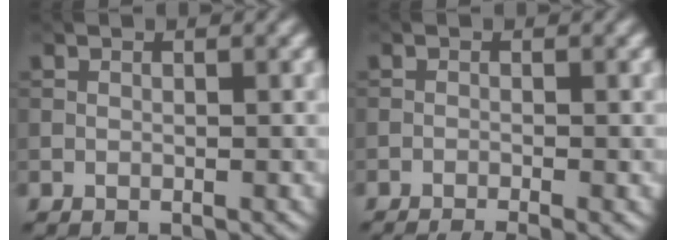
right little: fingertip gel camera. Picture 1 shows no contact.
{"total": 3.1, "force": [-2.0, 0.6, 2.3], "torque": [-0.031, -0.001, -0.035]}